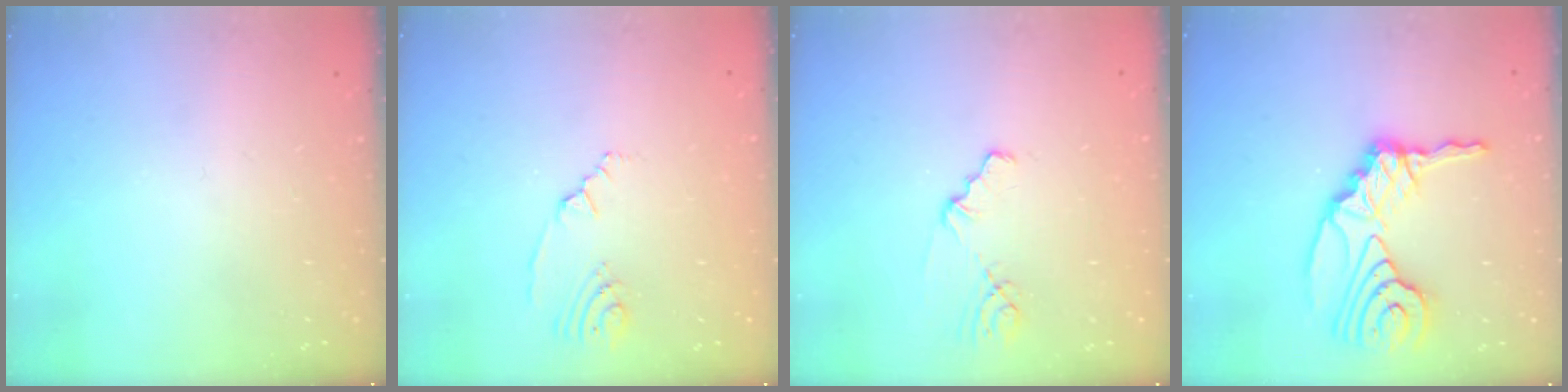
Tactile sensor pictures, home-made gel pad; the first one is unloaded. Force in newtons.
{"total": 2.5, "press": 2.1, "slide": 1.3}
{"total": 1.8, "press": 1.8, "slide": 0.3}
{"total": 15.6, "press": 15.4, "slide": 2.1}